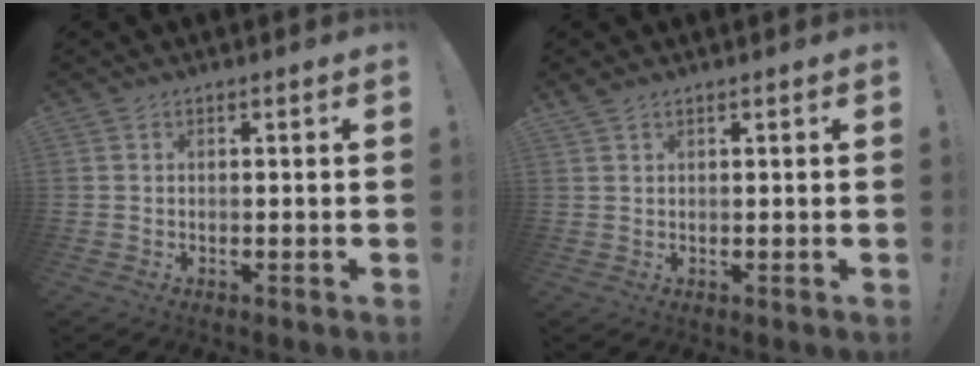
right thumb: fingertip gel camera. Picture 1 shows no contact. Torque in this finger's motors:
{"motor_torque": [0.01, 0.01, 0.08, -0.02, 0.07]}